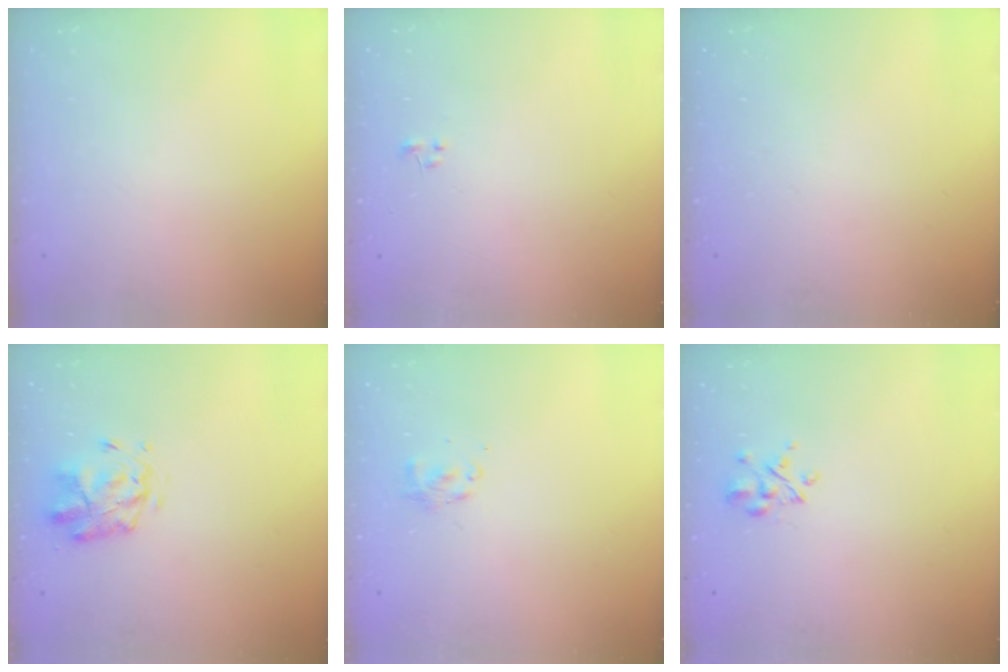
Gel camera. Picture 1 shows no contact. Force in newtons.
{"total": 0.0}
{"total": 0.0}
{"total": 2.8, "press": 2.4, "slide": 1.5}
{"total": 2.8, "press": 2.7, "slide": 0.8}
{"total": 3.6, "press": 3.3, "slide": 1.3}